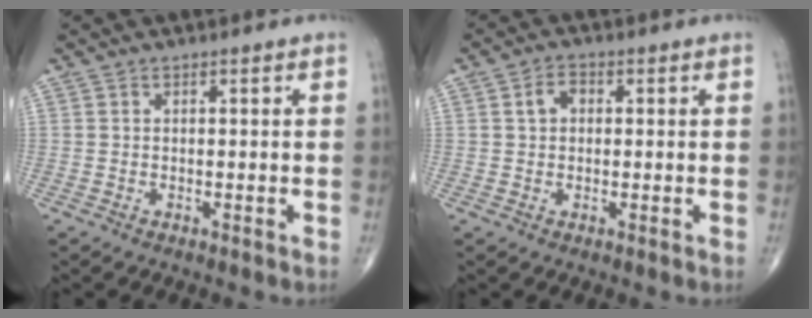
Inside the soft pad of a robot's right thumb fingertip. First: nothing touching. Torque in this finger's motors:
{"motor_torque": [-0.29, 0.27, 0.17, 0.06, 0.05]}